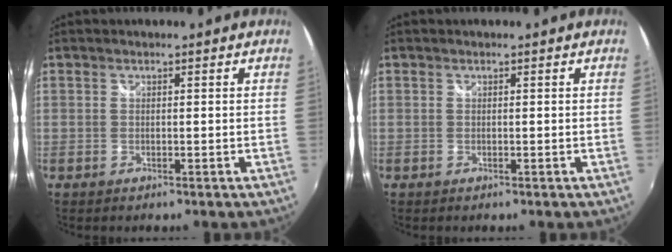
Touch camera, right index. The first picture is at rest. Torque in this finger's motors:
{"motor_torque": [0.00, 0.00, 0.00, 0.00]}